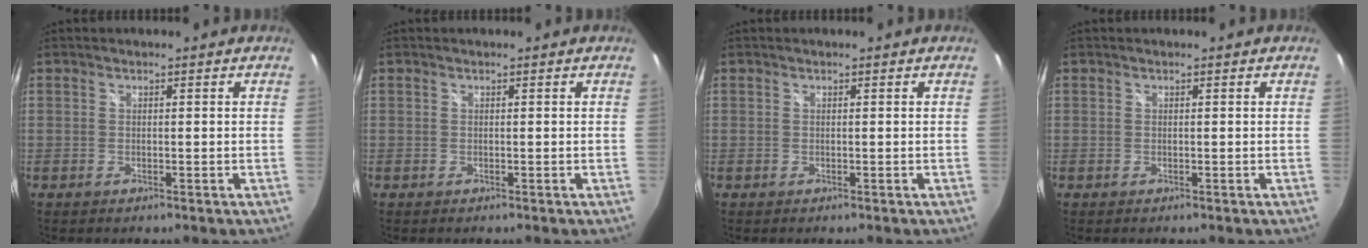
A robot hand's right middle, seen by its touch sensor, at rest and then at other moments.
{"total": 0.0}
{"total": 0.0}
{"total": 0.0}